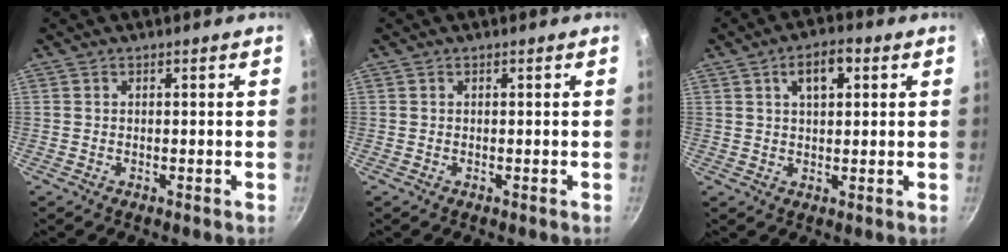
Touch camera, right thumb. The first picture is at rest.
{"total": 0.0}
{"total": 6.3, "force": [2.3, 3.3, 4.8], "torque": [-0.057, 0.007, 0.036]}